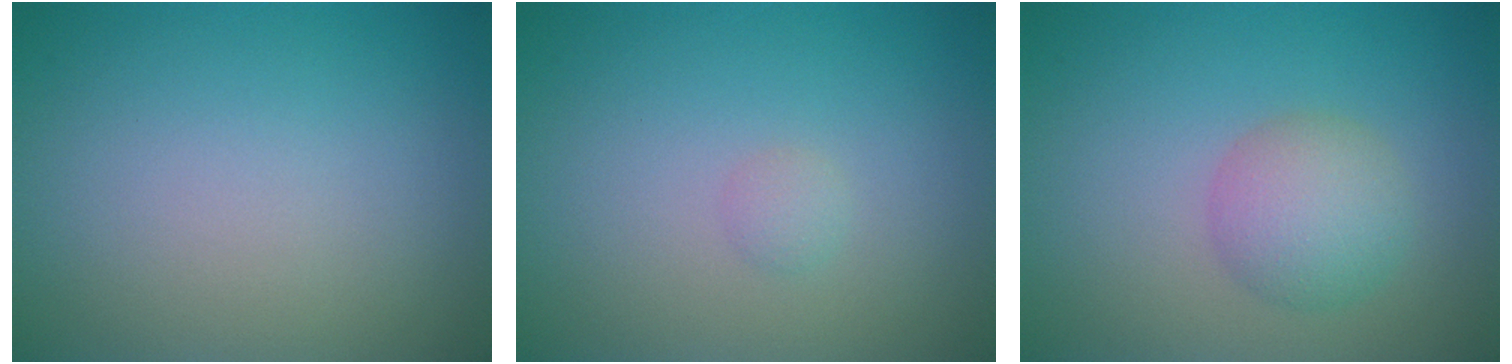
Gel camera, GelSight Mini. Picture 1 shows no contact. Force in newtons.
{"total": 0.7, "press": 0.7, "slide": 0.0}
{"total": 3.5, "press": 3.5, "slide": 0.1}